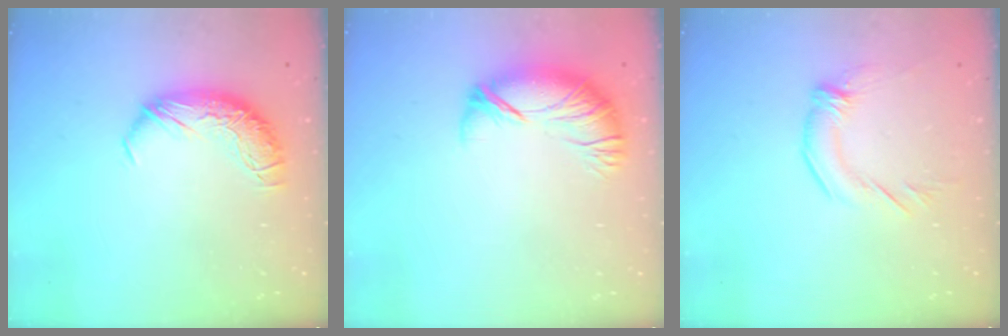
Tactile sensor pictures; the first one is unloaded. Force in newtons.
{"total": 2.8, "press": 1.9, "slide": 2.0}
{"total": 1.4, "press": 0.2, "slide": 1.4}